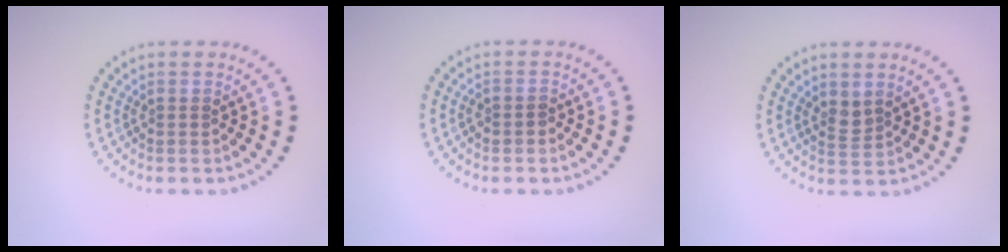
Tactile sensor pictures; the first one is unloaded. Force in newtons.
{"total": 0.8, "press": 0.7, "slide": 0.4}
{"total": 1.4, "press": 1.1, "slide": 0.9}